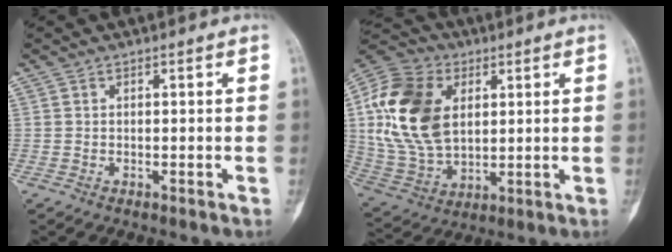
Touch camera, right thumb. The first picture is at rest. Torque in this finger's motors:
{"motor_torque": [1.78, 1.80, 1.03, -0.51, 0.36]}